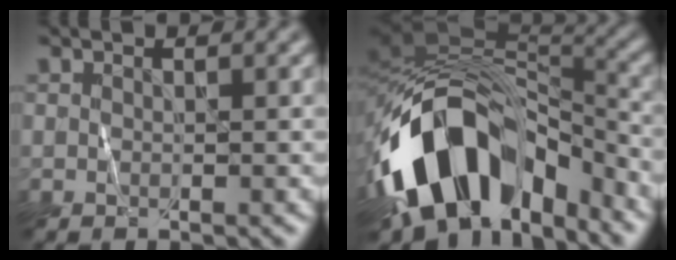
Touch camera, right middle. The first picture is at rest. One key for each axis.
{"total": 14.7, "fx": -7.5, "fy": 8.6, "fz": 9.3, "tx": -0.177, "ty": 0.012, "tz": -0.125}